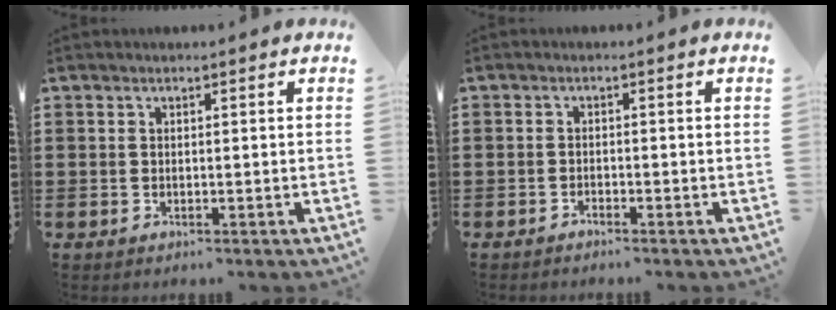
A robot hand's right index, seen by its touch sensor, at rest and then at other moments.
{"total": 0.9, "force": [-0.9, 0.0, 0.1], "torque": [-0.005, 0.000, -0.019]}